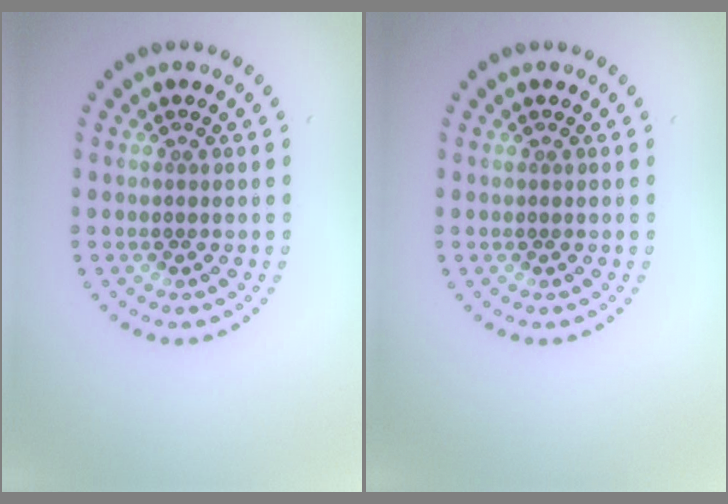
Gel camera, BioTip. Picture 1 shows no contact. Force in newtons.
{"total": 0.0}